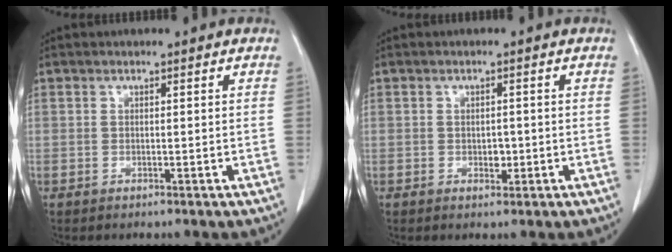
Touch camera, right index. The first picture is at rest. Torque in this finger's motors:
{"motor_torque": [0.32, 0.23, 0.13, 0.01]}